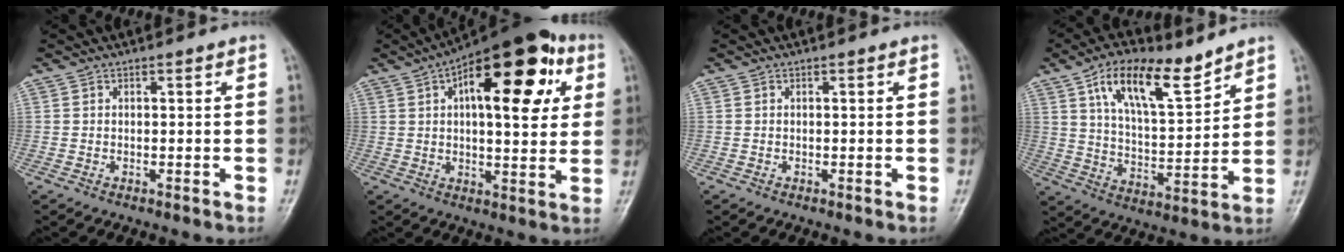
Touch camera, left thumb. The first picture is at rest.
{"total": 21.5, "force": [7.1, 9.4, 18.0], "torque": [-0.227, 0.010, 0.093]}
{"total": 0.0}
{"total": 14.7, "force": [8.9, 5.8, 10.1], "torque": [-0.150, -0.042, 0.161]}